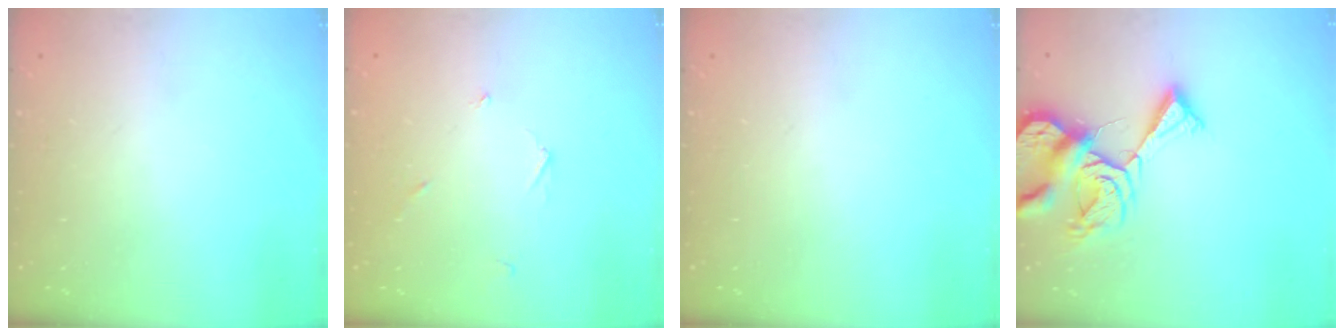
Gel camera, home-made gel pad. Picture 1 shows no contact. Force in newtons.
{"total": 3.4, "press": 3.4, "slide": 0.2}
{"total": 0.0}
{"total": 12.4, "press": 12.3, "slide": 1.4}